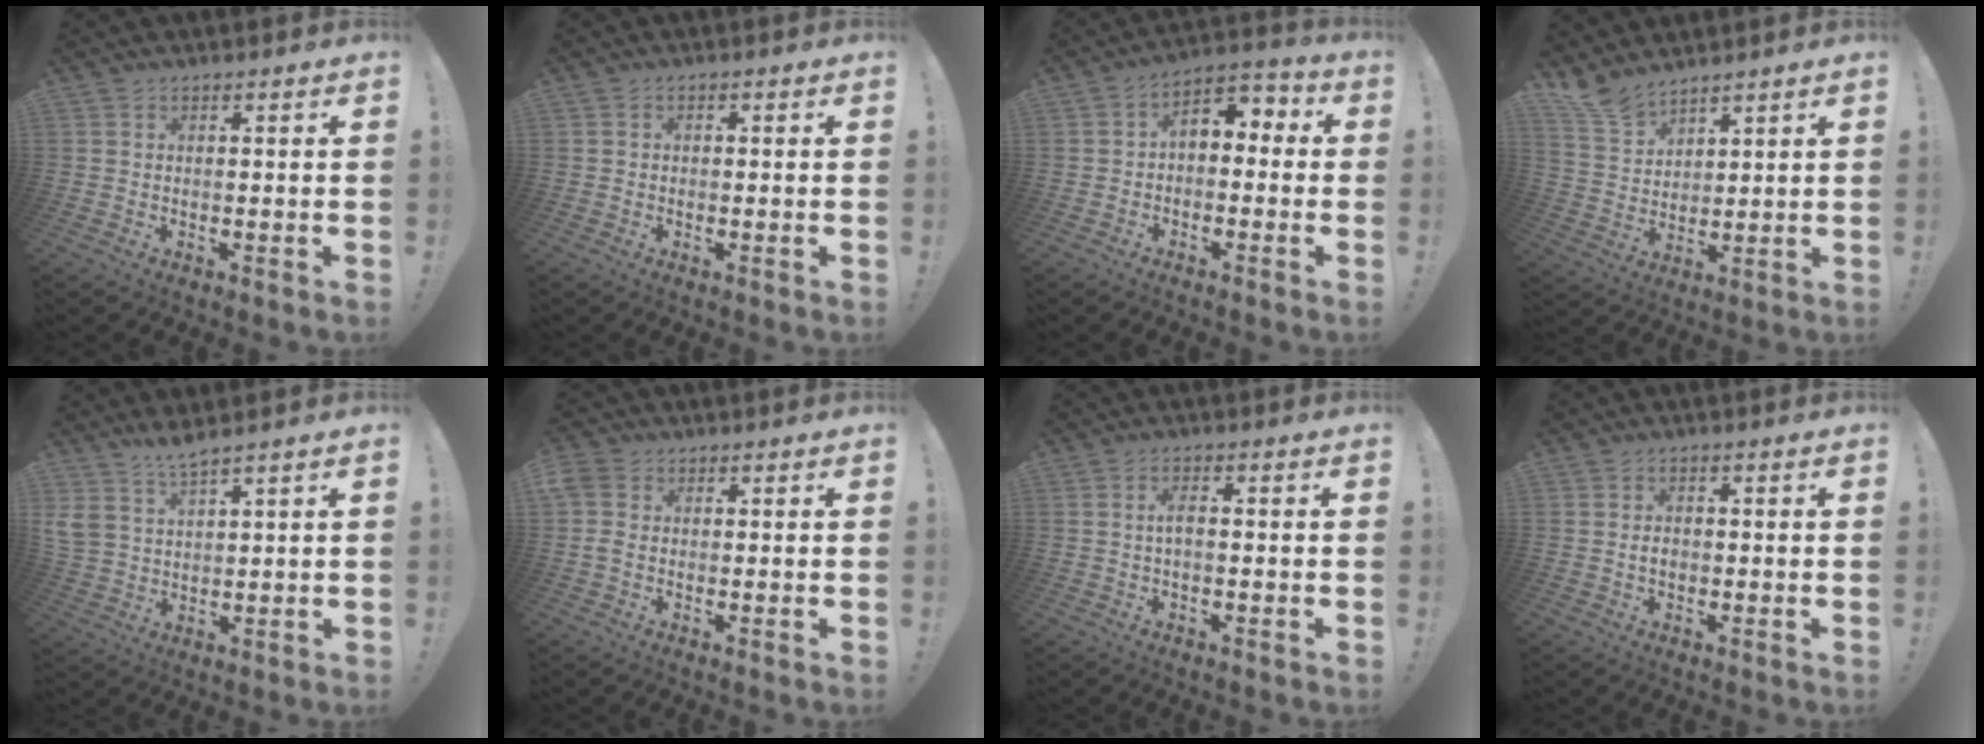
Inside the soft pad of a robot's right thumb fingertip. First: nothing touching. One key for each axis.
{"total": 1.0, "fx": -0.7, "fy": 0.6, "fz": 0.4, "tx": -0.006, "ty": 0.005, "tz": -0.013}
{"total": 4.3, "fx": -2.1, "fy": 3.0, "fz": 2.3, "tx": -0.028, "ty": 0.014, "tz": -0.038}
{"total": 8.2, "fx": 7.2, "fy": 3.1, "fz": 2.3, "tx": -0.056, "ty": -0.050, "tz": 0.141}
{"total": 5.7, "fx": 4.6, "fy": 1.3, "fz": 3.1, "tx": -0.061, "ty": -0.026, "tz": 0.090}
{"total": 4.1, "fx": -0.2, "fy": 3.1, "fz": 2.7, "tx": -0.063, "ty": 0.004, "tz": -0.003}
{"total": 3.1, "fx": -0.1, "fy": 1.1, "fz": 2.9, "tx": -0.053, "ty": 0.008, "tz": -0.002}
{"total": 2.0, "fx": -0.4, "fy": 1.3, "fz": 1.5, "tx": -0.018, "ty": 0.004, "tz": -0.008}